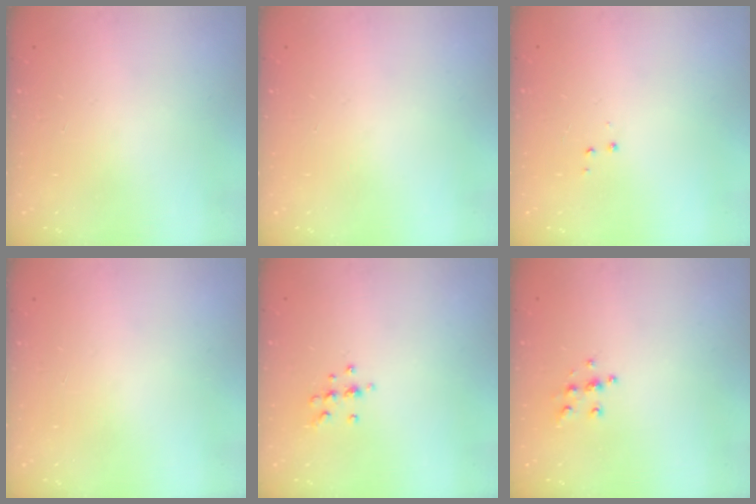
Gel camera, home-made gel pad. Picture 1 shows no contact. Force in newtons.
{"total": 0.0}
{"total": 2.9, "press": 2.8, "slide": 0.4}
{"total": 0.0}
{"total": 7.1, "press": 7.0, "slide": 1.3}
{"total": 5.9, "press": 5.9, "slide": 0.5}